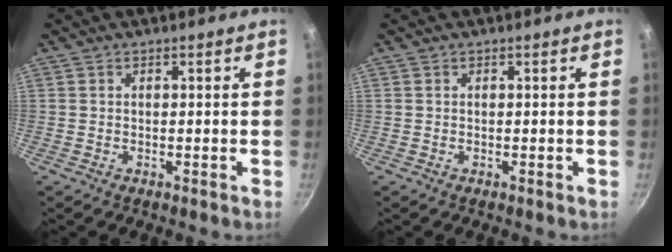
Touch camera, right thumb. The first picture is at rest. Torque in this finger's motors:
{"motor_torque": [-0.47, 0.45, -0.22, 0.27, 0.00]}